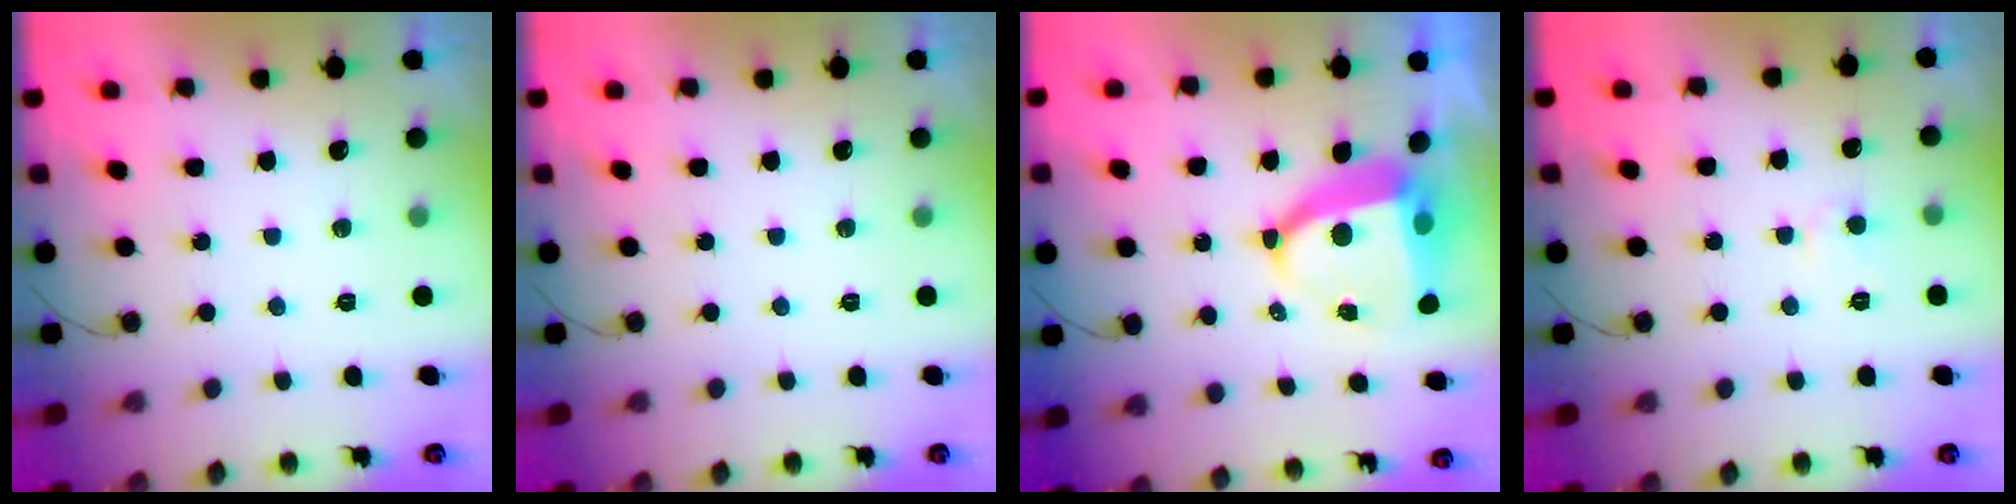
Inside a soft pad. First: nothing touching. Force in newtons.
{"total": 0.0}
{"total": 9.8, "press": 9.7, "slide": 1.3}
{"total": 3.7, "press": 3.7, "slide": 0.3}